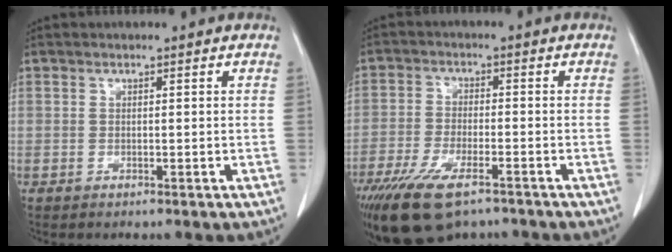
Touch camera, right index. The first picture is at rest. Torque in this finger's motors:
{"motor_torque": [1.37, -0.77, 0.63, 0.15]}